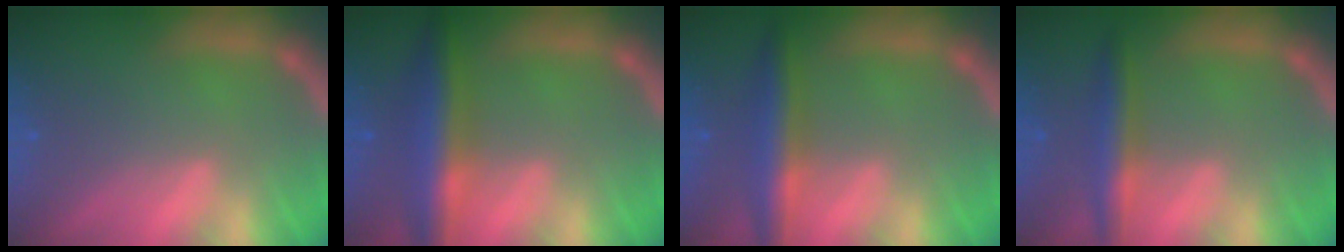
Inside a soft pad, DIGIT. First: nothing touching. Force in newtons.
{"total": 6.5}
{"total": 5.0}
{"total": 4.0}